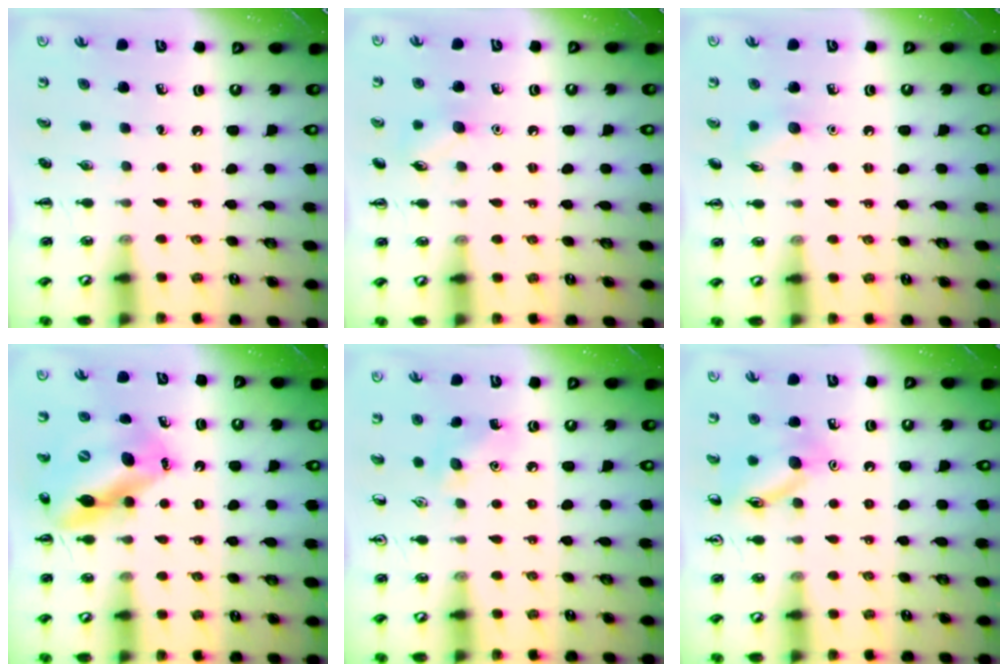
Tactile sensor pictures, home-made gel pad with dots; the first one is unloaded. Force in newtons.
{"total": 7.1, "press": 6.8, "slide": 1.9}
{"total": 5.6, "press": 5.4, "slide": 1.3}
{"total": 14.1, "press": 13.4, "slide": 4.4}
{"total": 8.3, "press": 8.2, "slide": 1.7}
{"total": 12.2, "press": 12.1, "slide": 0.7}